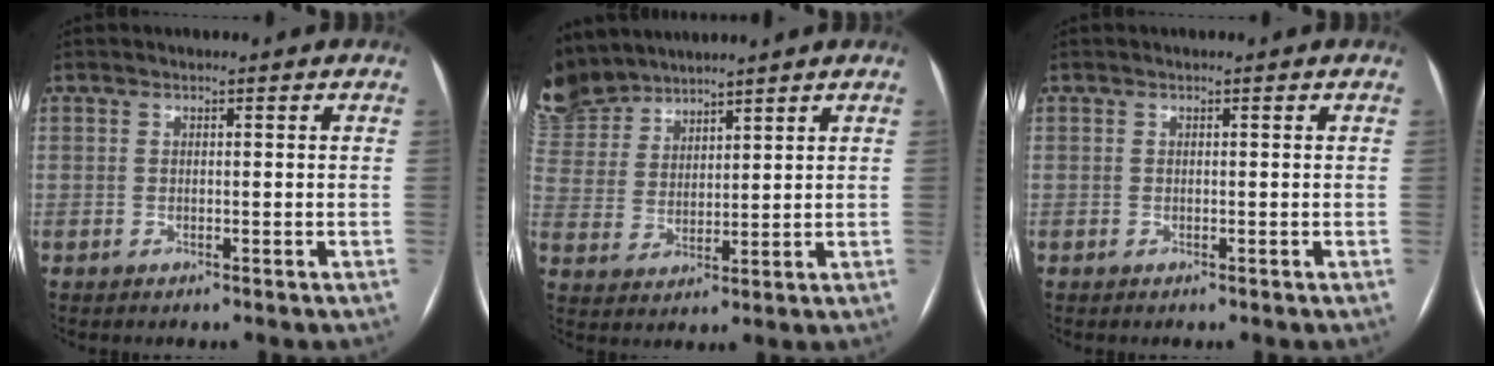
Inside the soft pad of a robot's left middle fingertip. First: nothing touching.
{"total": 10.2, "force": [9.8, 2.1, 1.9], "torque": [-0.069, 0.001, 0.217]}
{"total": 0.0}